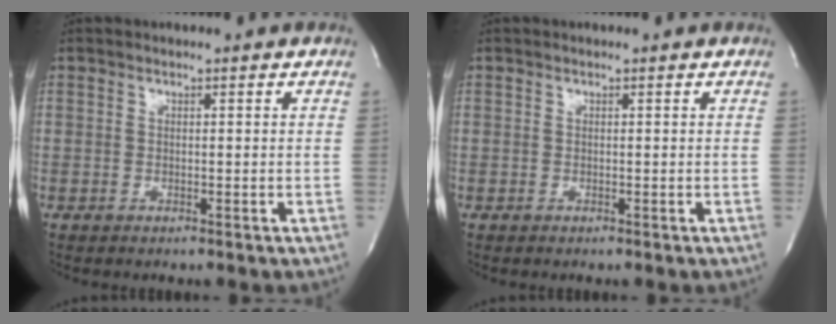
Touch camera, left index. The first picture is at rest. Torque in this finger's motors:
{"motor_torque": [0.00, 0.00, -0.01, 0.00]}